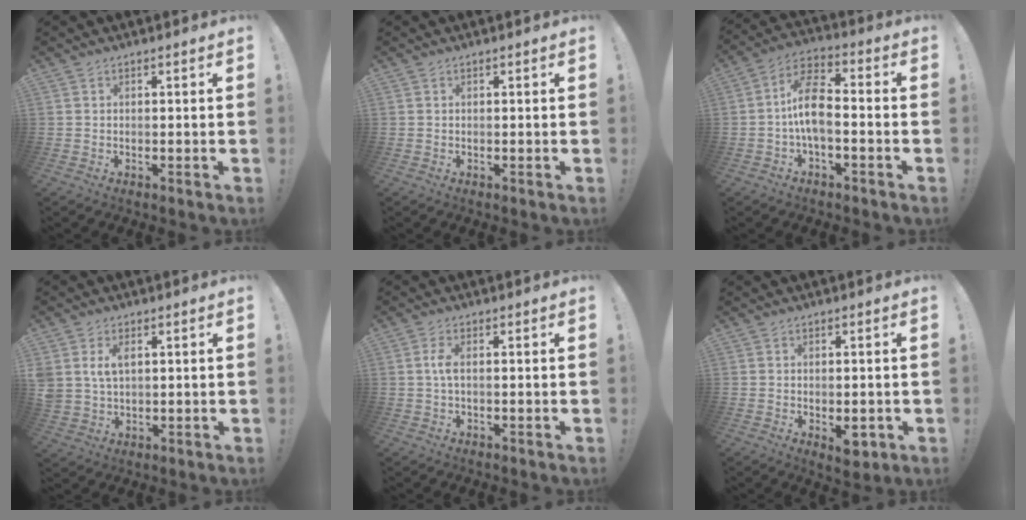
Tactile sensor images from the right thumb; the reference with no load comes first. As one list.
[{"total": 0.0}, {"total": 11.0, "force": [-1.7, 5.7, 9.2], "torque": [-0.177, 0.011, -0.031]}, {"total": 5.5, "force": [2.2, 3.7, 3.3], "torque": [-0.070, -0.004, 0.039]}, {"total": 3.2, "force": [0.1, 1.1, 3.0], "torque": [-0.050, 0.003, 0.000]}, {"total": 4.7, "force": [-1.2, 2.6, 3.7], "torque": [-0.040, 0.003, -0.015]}]